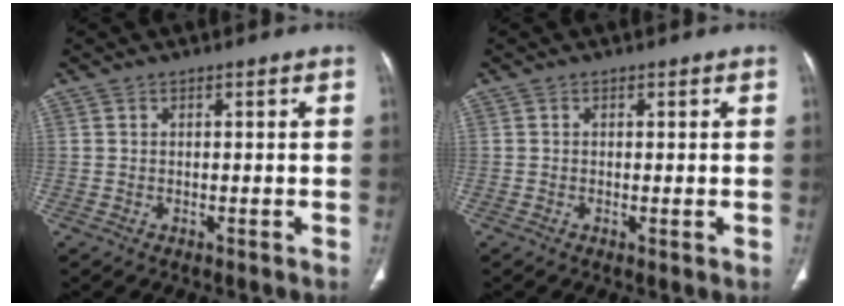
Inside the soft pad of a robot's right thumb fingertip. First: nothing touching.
{"total": 0.7, "force": [-0.1, 0.1, 0.7], "torque": [-0.016, -0.005, -0.003]}